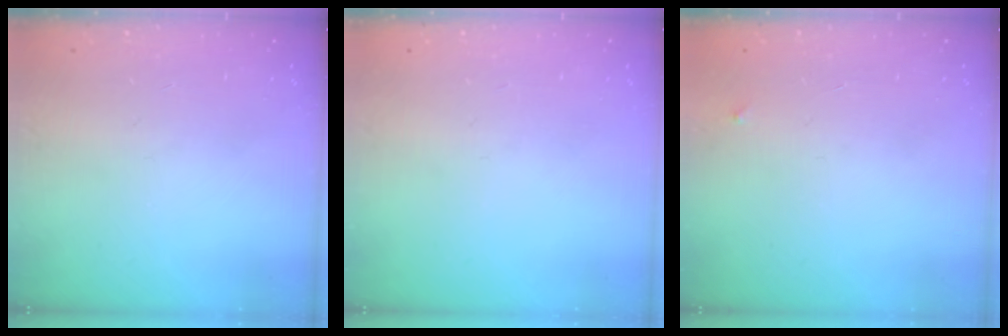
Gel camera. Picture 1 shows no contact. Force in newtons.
{"total": 0.0}
{"total": 2.5, "press": 2.4, "slide": 0.4}